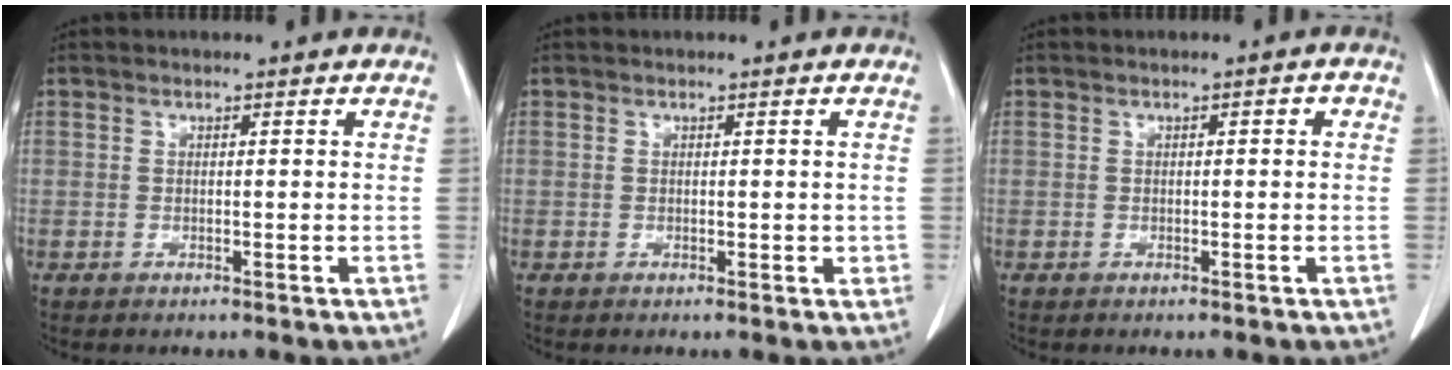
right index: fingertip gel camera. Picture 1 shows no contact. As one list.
[{"total": 1.2, "force": [0.0, 0.8, 0.8], "torque": [-0.007, 0.001, 0.002]}, {"total": 1.1, "force": [0.1, 0.4, 1.0], "torque": [-0.012, 0.004, 0.000]}]